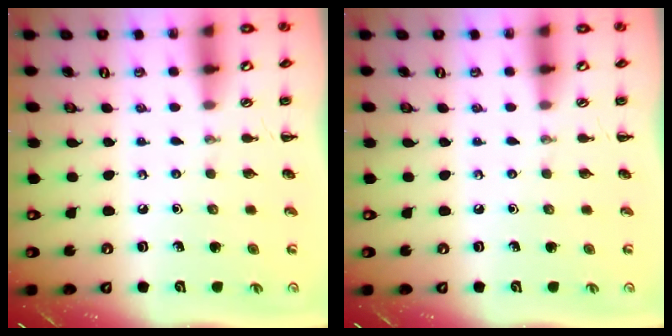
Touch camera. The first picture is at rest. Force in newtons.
{"total": 0.0}